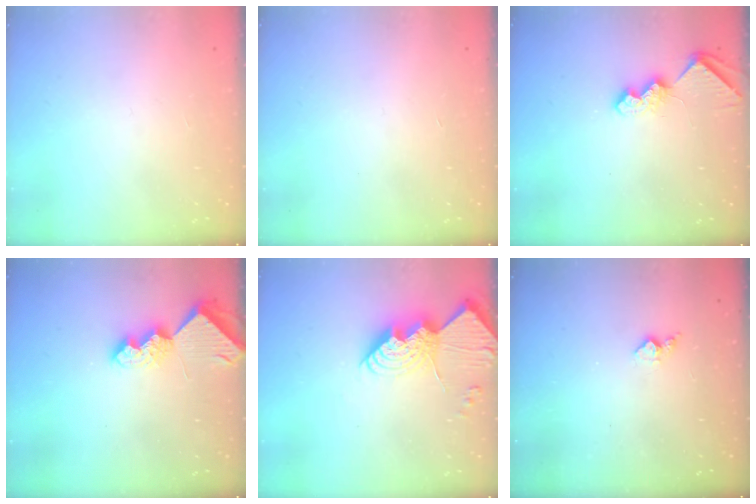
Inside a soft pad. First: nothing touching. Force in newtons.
{"total": 0.0}
{"total": 6.8, "press": 6.8, "slide": 0.8}
{"total": 7.5, "press": 7.5, "slide": 0.5}
{"total": 15.8, "press": 15.8, "slide": 1.3}
{"total": 5.2, "press": 5.1, "slide": 0.5}